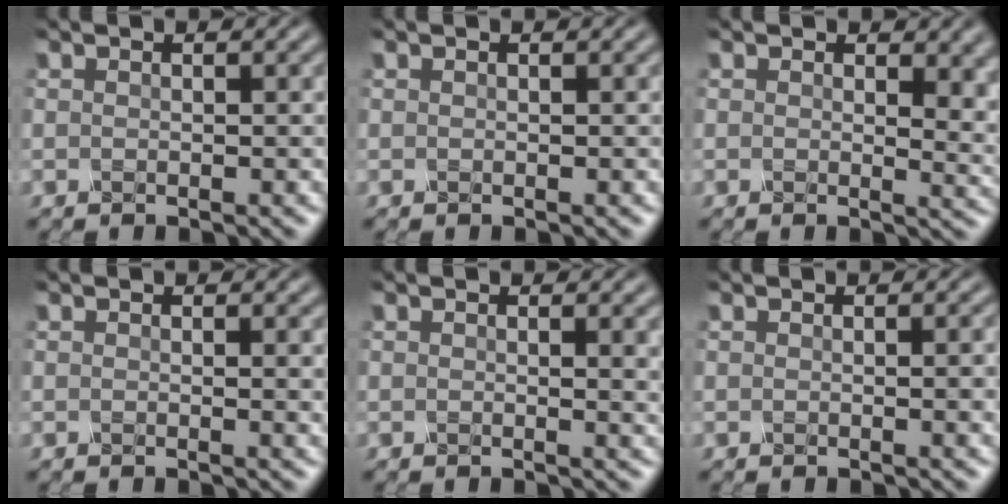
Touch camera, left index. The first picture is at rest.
{"total": 0.0}
{"total": 4.1, "force": [1.3, 2.4, 3.1], "torque": [-0.036, -0.014, 0.023]}
{"total": 0.8, "force": [0.3, 0.0, 0.7], "torque": [-0.008, -0.005, 0.005]}
{"total": 1.3, "force": [0.6, 0.2, 1.1], "torque": [-0.014, -0.005, 0.010]}
{"total": 1.4, "force": [0.1, 0.2, 1.3], "torque": [-0.015, -0.004, 0.002]}